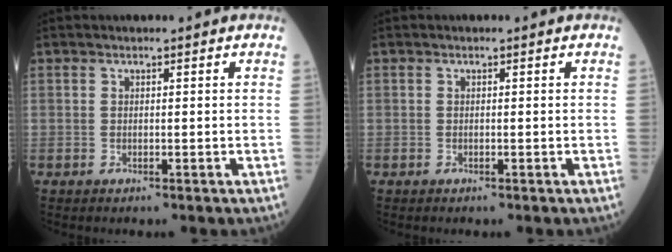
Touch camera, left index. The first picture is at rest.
{"total": 0.0}